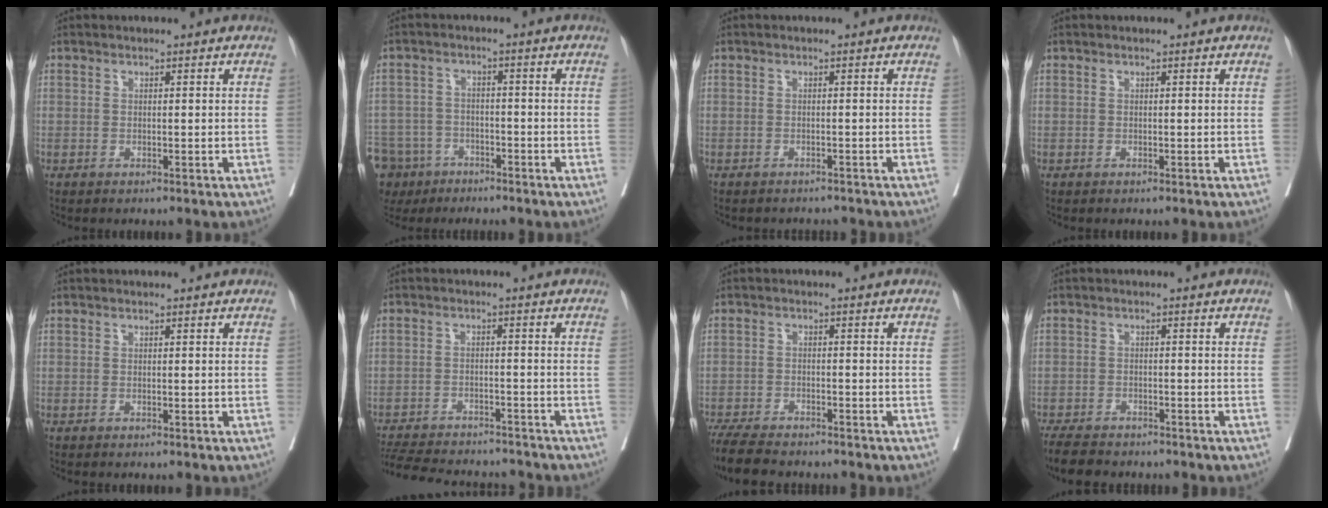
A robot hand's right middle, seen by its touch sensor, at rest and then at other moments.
{"total": 13.7, "force": [-8.7, 9.9, 3.7], "torque": [-0.128, -0.002, -0.135]}
{"total": 4.6, "force": [-4.3, 1.2, 0.9], "torque": [-0.008, -0.002, -0.054]}
{"total": 0.0}
{"total": 0.0}
{"total": 16.2, "force": [-14.8, 3.5, 5.5], "torque": [-0.134, -0.013, -0.209]}
{"total": 8.6, "force": [-7.6, 1.6, 3.7], "torque": [-0.060, -0.019, -0.127]}
{"total": 7.1, "force": [-6.2, 1.9, 2.7], "torque": [-0.043, -0.012, -0.100]}